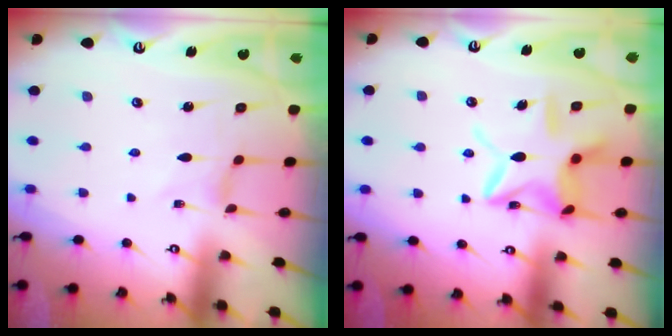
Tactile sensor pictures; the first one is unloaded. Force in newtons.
{"total": 13.8, "press": 13.8, "slide": 1.2}